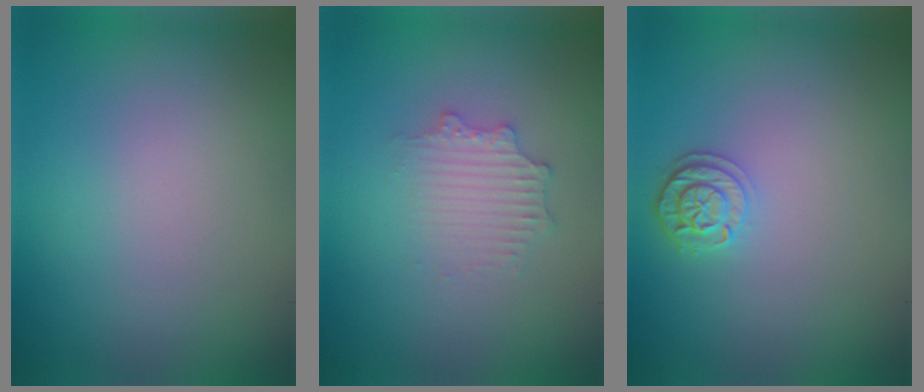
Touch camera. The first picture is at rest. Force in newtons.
{"total": 2.2, "press": 2.2, "slide": 0.4}
{"total": 2.1, "press": 1.9, "slide": 0.9}